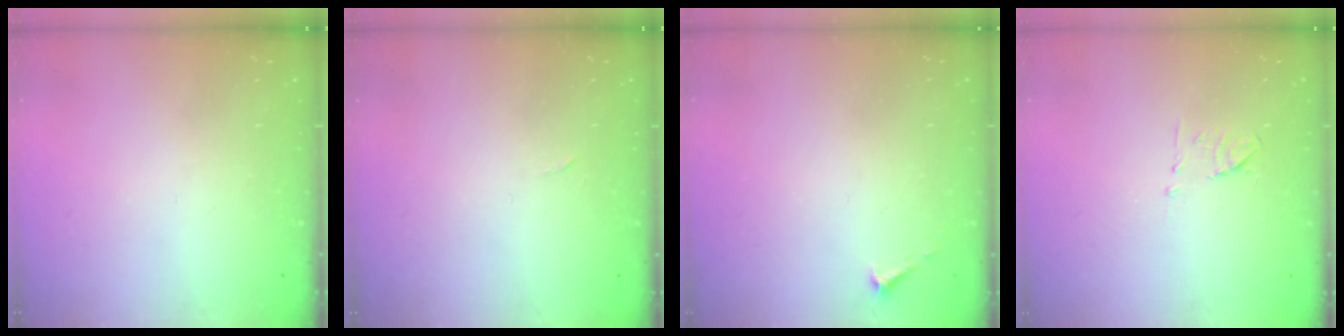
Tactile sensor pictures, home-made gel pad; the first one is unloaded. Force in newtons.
{"total": 2.3, "press": 2.3, "slide": 0.4}
{"total": 2.1, "press": 2.1, "slide": 0.2}
{"total": 5.3, "press": 5.2, "slide": 0.8}